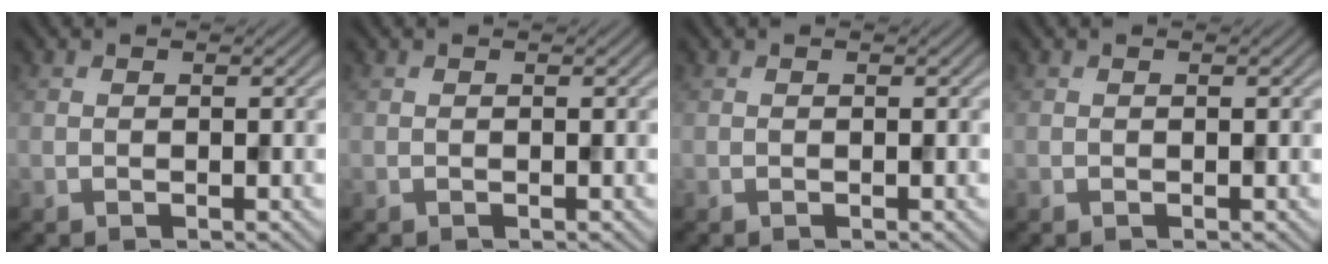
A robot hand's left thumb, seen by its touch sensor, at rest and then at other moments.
{"total": 0.0}
{"total": 0.0}
{"total": 0.0}